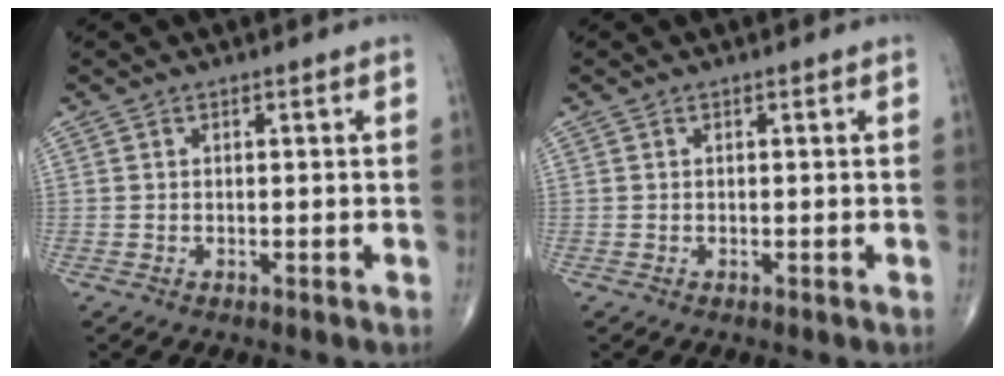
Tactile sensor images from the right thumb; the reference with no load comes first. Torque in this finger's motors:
{"motor_torque": [0.10, 0.10, -0.11, -0.11, 0.01]}